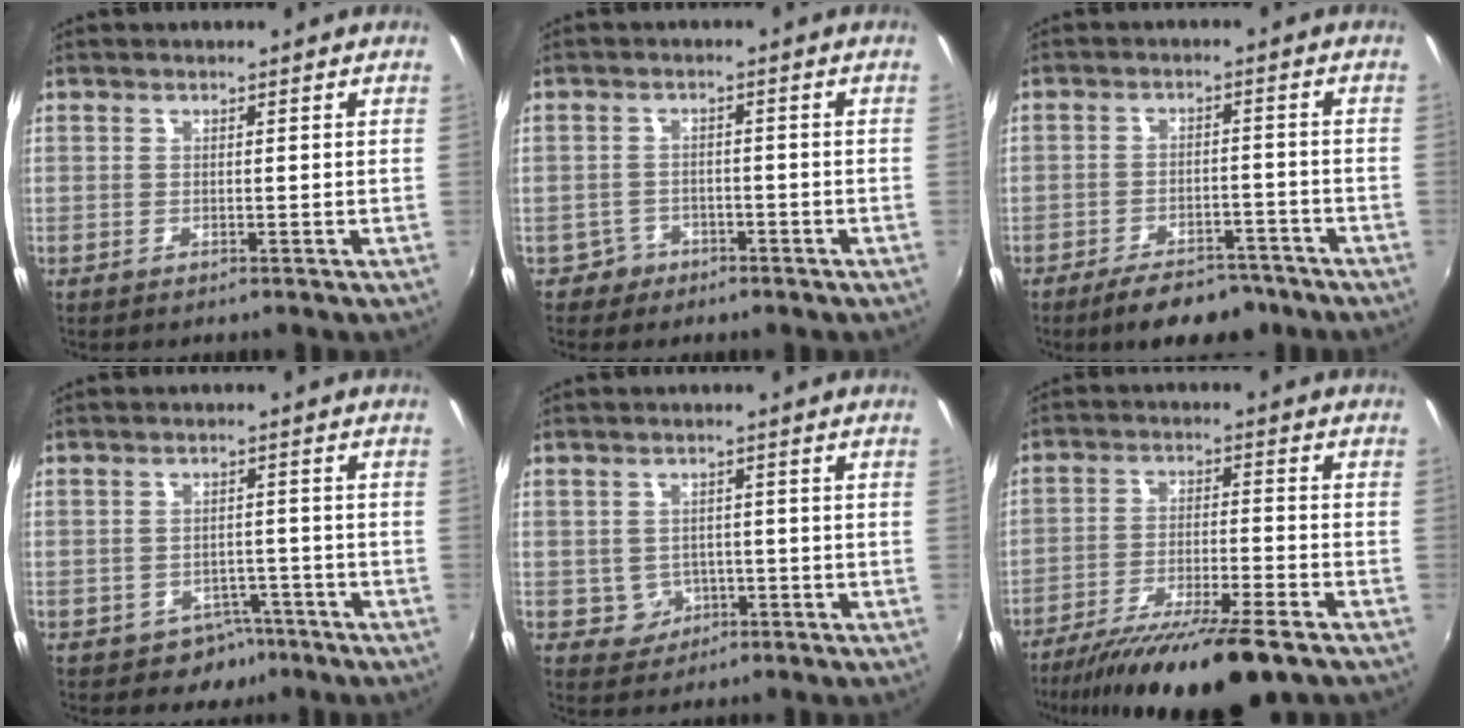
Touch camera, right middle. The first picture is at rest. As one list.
[{"total": 4.0, "force": [-2.4, 3.2, 0.1], "torque": [-0.012, 0.011, -0.038]}, {"total": 10.1, "force": [-8.0, 4.0, 4.8], "torque": [-0.103, 0.001, -0.112]}, {"total": 5.0, "force": [-3.2, 3.8, 0.7], "torque": [-0.020, 0.013, -0.035]}, {"total": 3.5, "force": [-0.9, 3.3, 0.6], "torque": [-0.020, 0.007, -0.002]}, {"total": 17.4, "force": [-13.5, 2.0, 10.7], "torque": [-0.203, -0.037, -0.222]}]